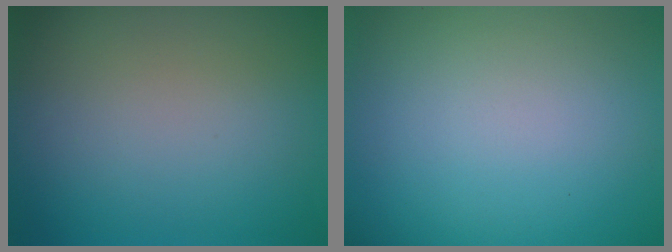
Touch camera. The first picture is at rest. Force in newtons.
{"total": 0.0}